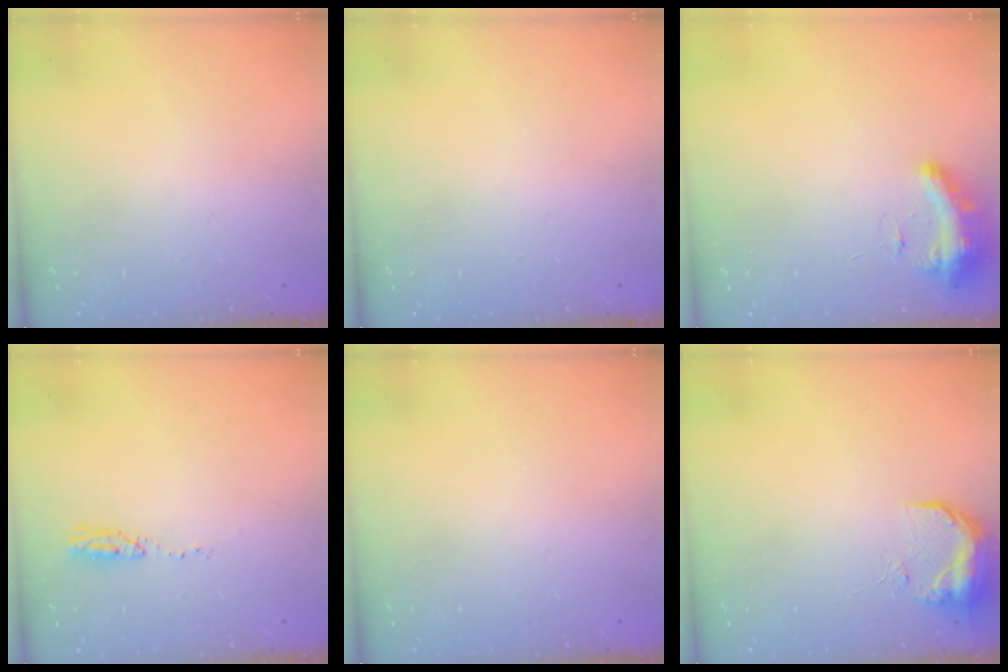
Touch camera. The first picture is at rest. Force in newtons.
{"total": 0.0}
{"total": 9.1, "press": 9.1, "slide": 1.0}
{"total": 14.7, "press": 6.3, "slide": 13.3}
{"total": 0.0}
{"total": 17.0, "press": 11.4, "slide": 12.7}